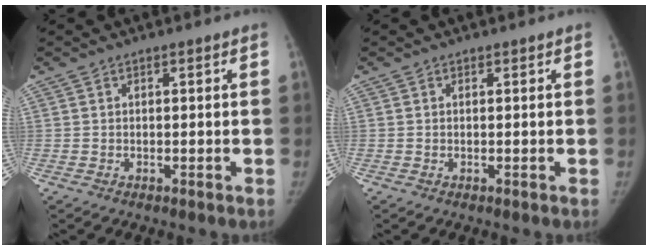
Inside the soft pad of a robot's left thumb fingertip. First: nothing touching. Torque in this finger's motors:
{"motor_torque": [0.14, 0.04, 0.33, -0.03, 0.03]}